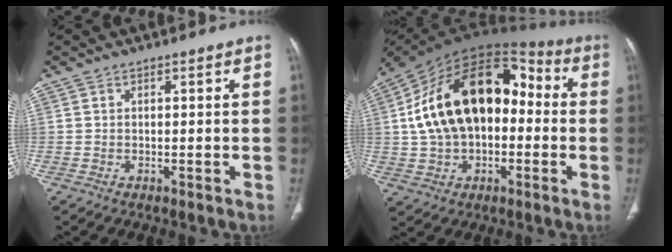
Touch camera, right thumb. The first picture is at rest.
{"total": 23.7, "force": [1.1, 15.0, 18.3], "torque": [-0.297, 0.045, 0.013]}